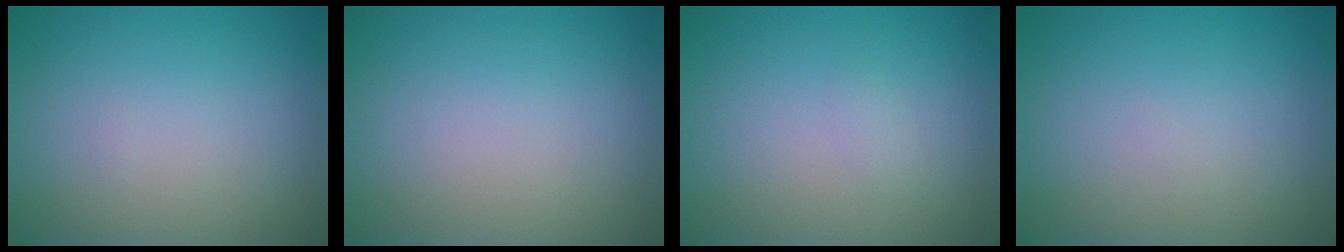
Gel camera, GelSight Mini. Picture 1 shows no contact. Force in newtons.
{"total": 0.0}
{"total": 0.5, "press": 0.5, "slide": 0.0}
{"total": 0.0}